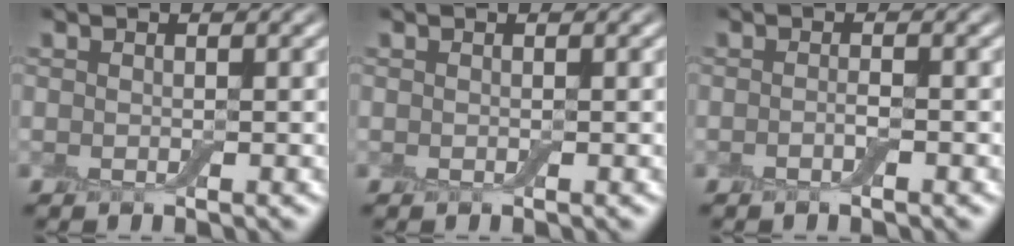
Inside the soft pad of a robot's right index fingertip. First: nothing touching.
{"total": 0.0}
{"total": 0.9, "force": [-0.4, 0.2, 0.8], "torque": [-0.014, -0.001, -0.008]}